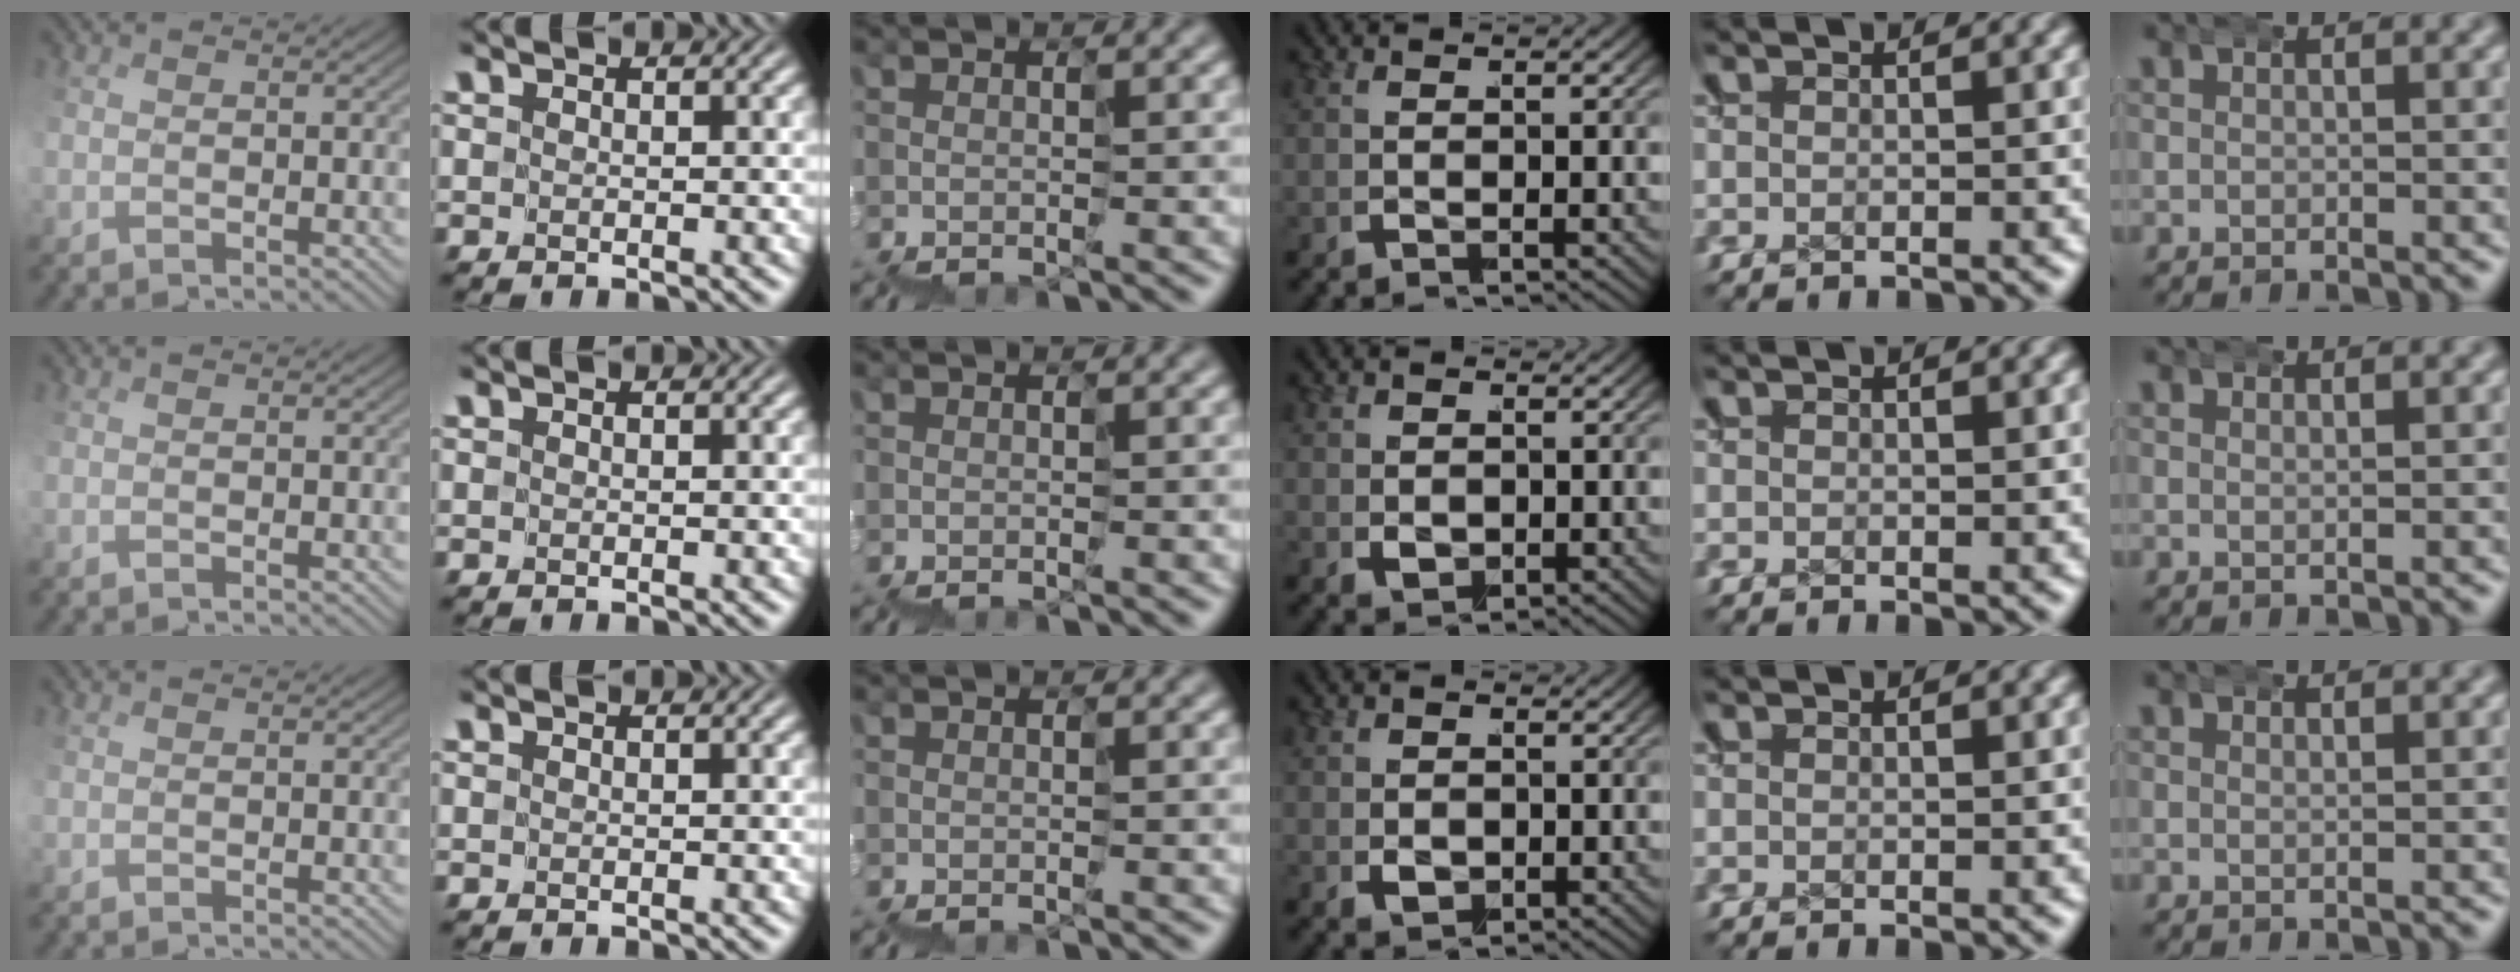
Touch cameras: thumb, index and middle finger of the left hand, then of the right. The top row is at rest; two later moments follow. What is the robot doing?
{"motion": "wrap", "object": "ethernet cable"}